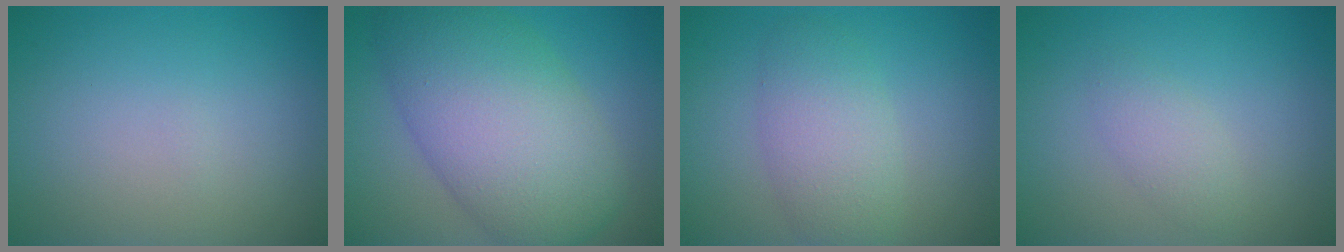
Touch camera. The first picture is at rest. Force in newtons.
{"total": 10.8, "press": 10.8, "slide": 0.3}
{"total": 4.2, "press": 4.2, "slide": 0.1}
{"total": 1.7, "press": 1.7, "slide": 0.1}